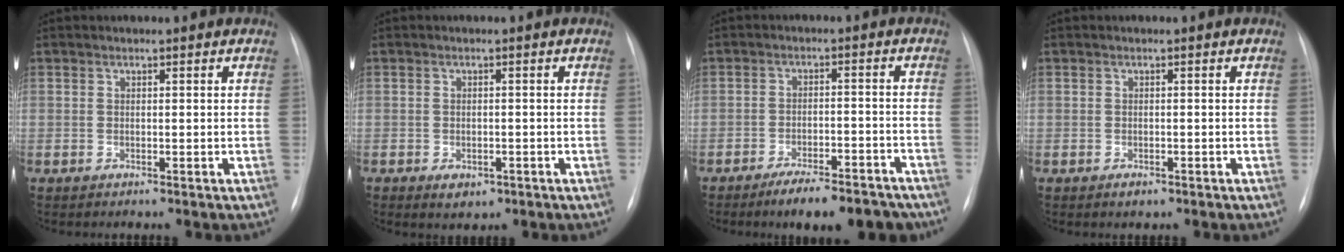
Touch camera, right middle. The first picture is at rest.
{"total": 2.7, "force": [-1.4, 1.8, 1.4], "torque": [-0.016, 0.000, -0.007]}
{"total": 11.0, "force": [-9.1, 3.1, 5.3], "torque": [-0.061, 0.017, -0.132]}
{"total": 1.2, "force": [-0.7, 0.7, 0.7], "torque": [-0.010, 0.000, -0.006]}